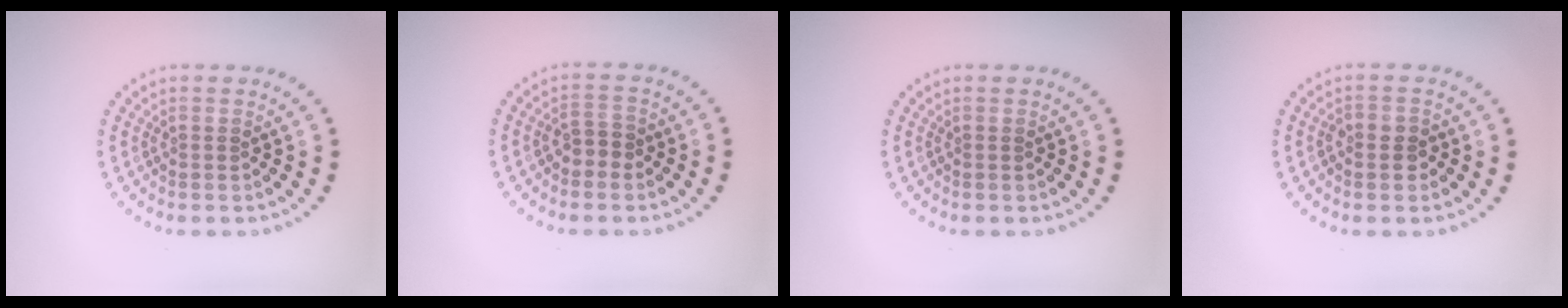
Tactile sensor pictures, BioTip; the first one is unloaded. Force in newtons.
{"total": 1.8, "press": 1.7, "slide": 0.7}
{"total": 0.0}
{"total": 1.9, "press": 1.8, "slide": 0.6}